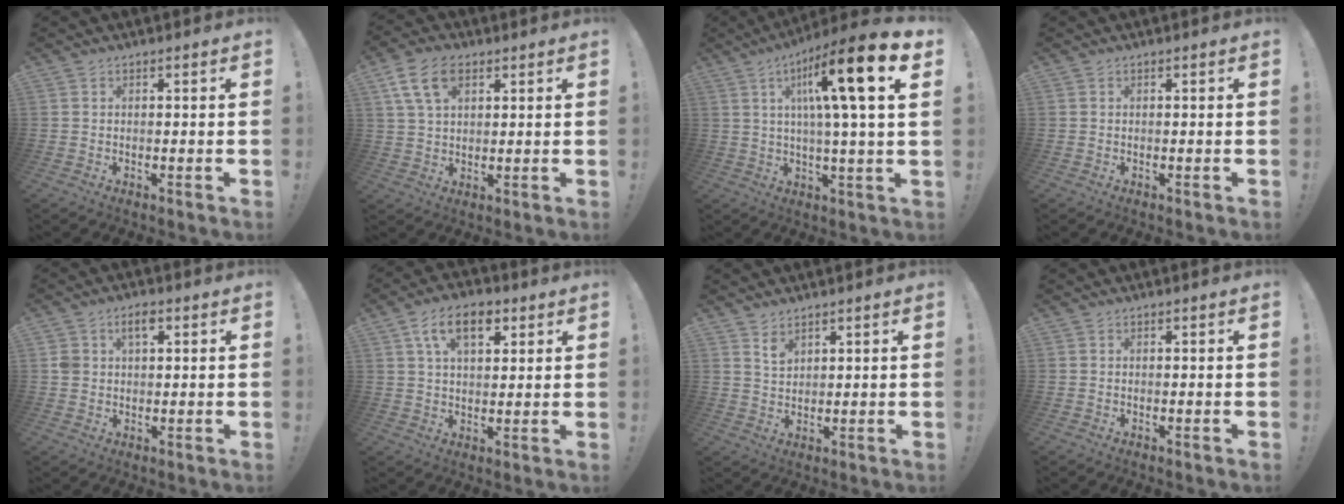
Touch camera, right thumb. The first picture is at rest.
{"total": 10.7, "force": [4.8, 6.5, 7.1], "torque": [-0.127, -0.001, 0.091]}
{"total": 18.0, "force": [5.1, 2.2, 17.1], "torque": [-0.281, -0.010, 0.060]}
{"total": 0.0}
{"total": 4.5, "force": [1.6, 3.1, 2.9], "torque": [-0.040, 0.000, 0.025]}
{"total": 11.8, "force": [5.2, 6.5, 8.4], "torque": [-0.131, 0.004, 0.092]}
{"total": 3.8, "force": [2.9, 1.9, 1.4], "torque": [-0.012, -0.025, 0.051]}
{"total": 0.0}